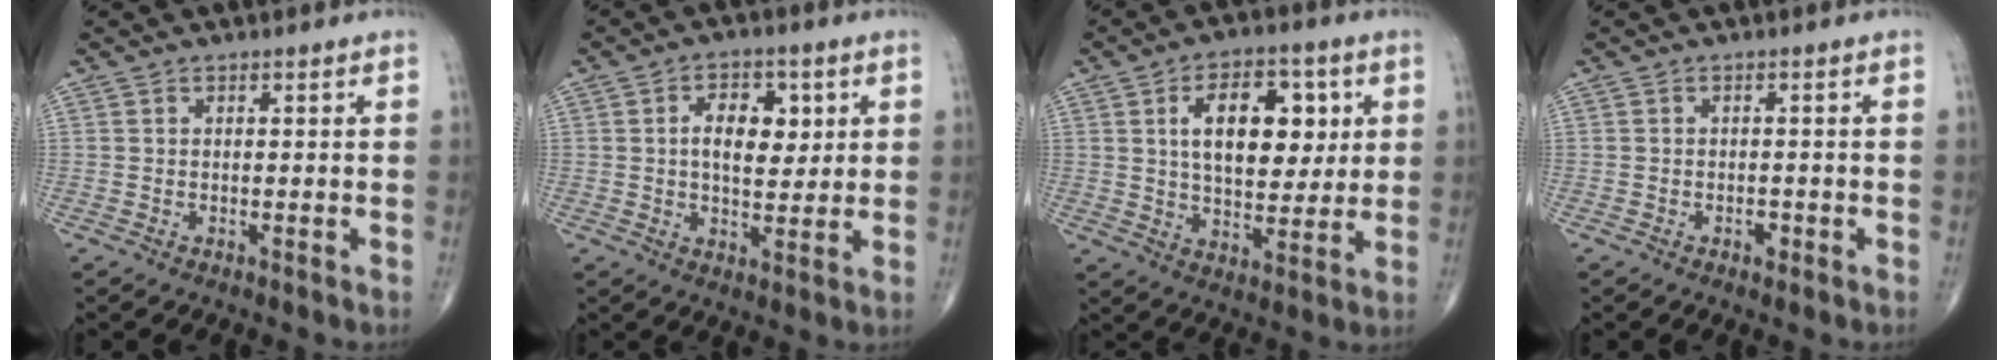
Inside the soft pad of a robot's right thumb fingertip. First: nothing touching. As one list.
[{"total": 8.6, "force": [1.9, 5.1, 6.6], "torque": [-0.073, -0.006, 0.031]}, {"total": 14.8, "force": [3.8, 8.4, 11.6], "torque": [-0.140, -0.008, 0.062]}, {"total": 1.4, "force": [-0.7, 0.9, 0.9], "torque": [-0.010, 0.003, -0.012]}]